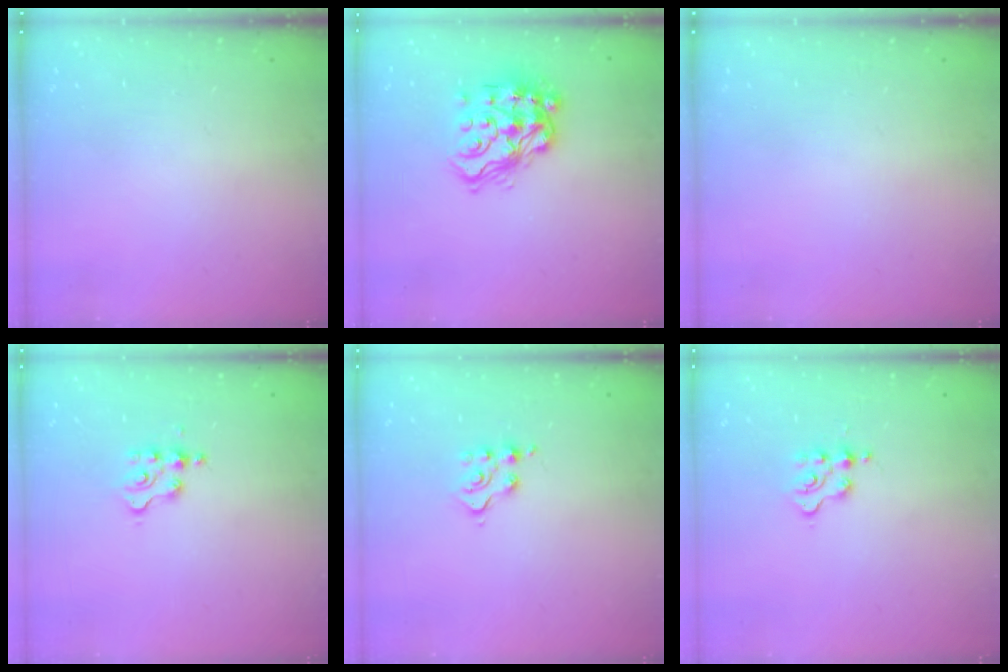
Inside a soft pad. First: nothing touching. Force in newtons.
{"total": 16.0, "press": 15.9, "slide": 1.2}
{"total": 0.0}
{"total": 4.1, "press": 4.1, "slide": 0.5}
{"total": 4.9, "press": 4.8, "slide": 0.5}
{"total": 3.6, "press": 3.6, "slide": 0.5}